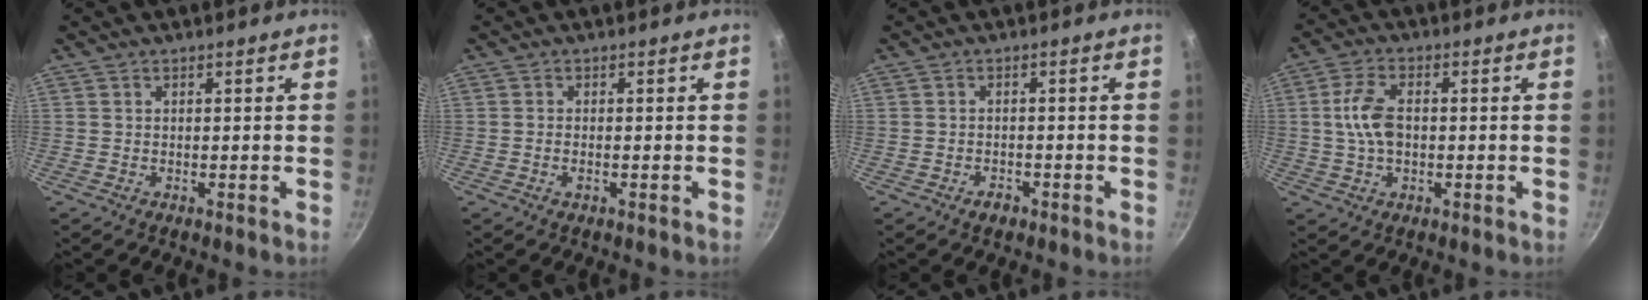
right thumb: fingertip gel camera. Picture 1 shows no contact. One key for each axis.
{"total": 1.2, "fx": -0.4, "fy": 0.5, "fz": 1.0, "tx": -0.027, "ty": 0.003, "tz": -0.010}
{"total": 2.2, "fx": -1.4, "fy": 1.3, "fz": 1.0, "tx": -0.012, "ty": 0.014, "tz": -0.020}
{"total": 7.5, "fx": 0.1, "fy": 4.4, "fz": 6.0, "tx": -0.116, "ty": 0.015, "tz": -0.003}